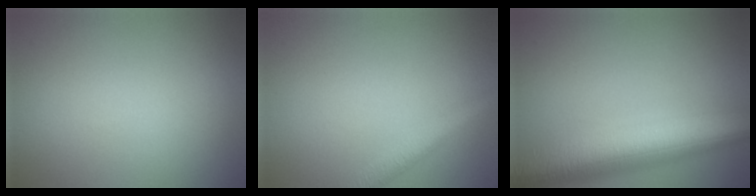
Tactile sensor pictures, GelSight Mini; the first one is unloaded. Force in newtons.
{"total": 2.6, "press": 2.6, "slide": 0.1}
{"total": 10.2, "press": 10.2, "slide": 0.5}